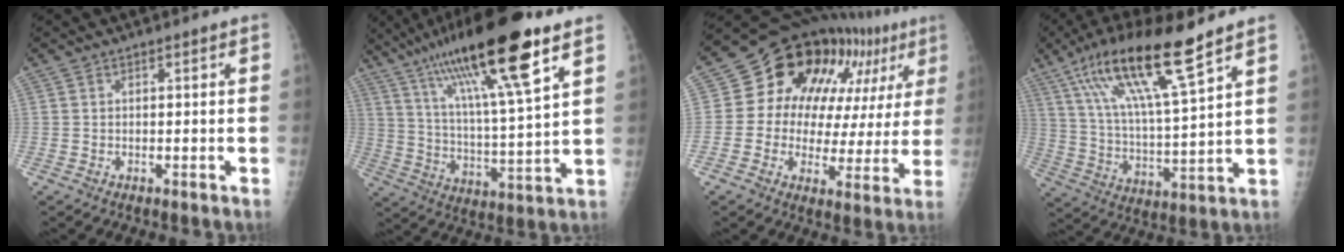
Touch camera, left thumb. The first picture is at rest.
{"total": 22.0, "force": [12.9, 2.8, 17.5], "torque": [-0.305, -0.036, 0.225]}
{"total": 22.4, "force": [8.9, 12.6, 16.2], "torque": [-0.177, 0.016, 0.126]}
{"total": 17.9, "force": [11.3, 2.1, 13.7], "torque": [-0.249, -0.041, 0.211]}